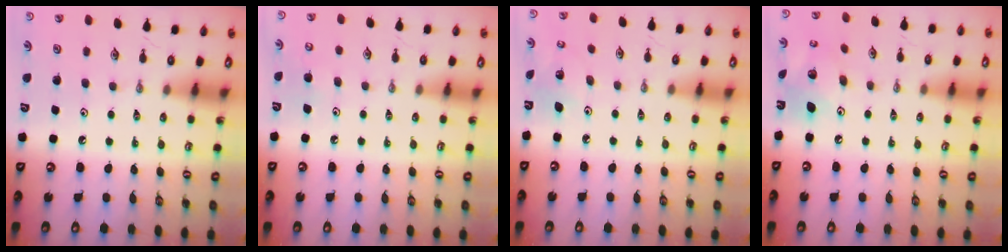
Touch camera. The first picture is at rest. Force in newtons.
{"total": 5.0, "press": 5.0, "slide": 0.5}
{"total": 3.3, "press": 3.2, "slide": 0.3}
{"total": 10.8, "press": 10.7, "slide": 1.0}